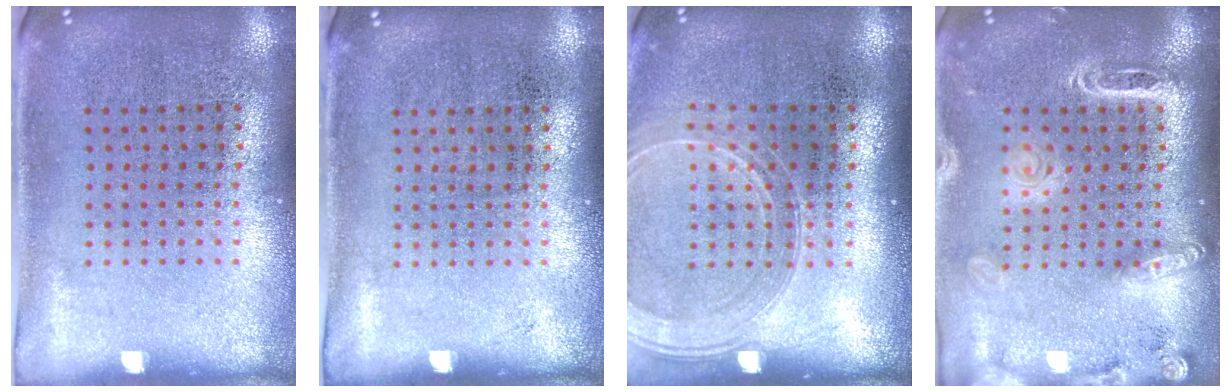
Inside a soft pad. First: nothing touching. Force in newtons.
{"total": 0.0}
{"total": 1.4, "press": 1.4, "slide": 0.3}
{"total": 1.9, "press": 1.6, "slide": 1.0}